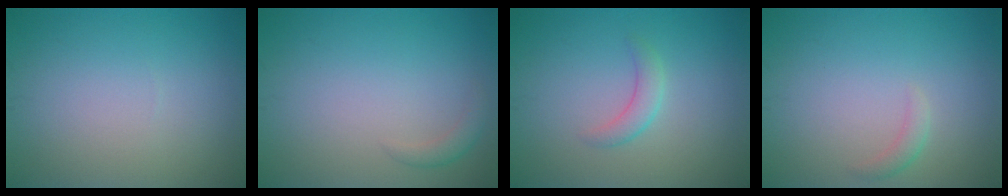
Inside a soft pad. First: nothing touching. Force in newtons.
{"total": 1.1, "press": 1.1, "slide": 0.1}
{"total": 1.7, "press": 1.7, "slide": 0.1}
{"total": 1.1, "press": 1.1, "slide": 0.0}